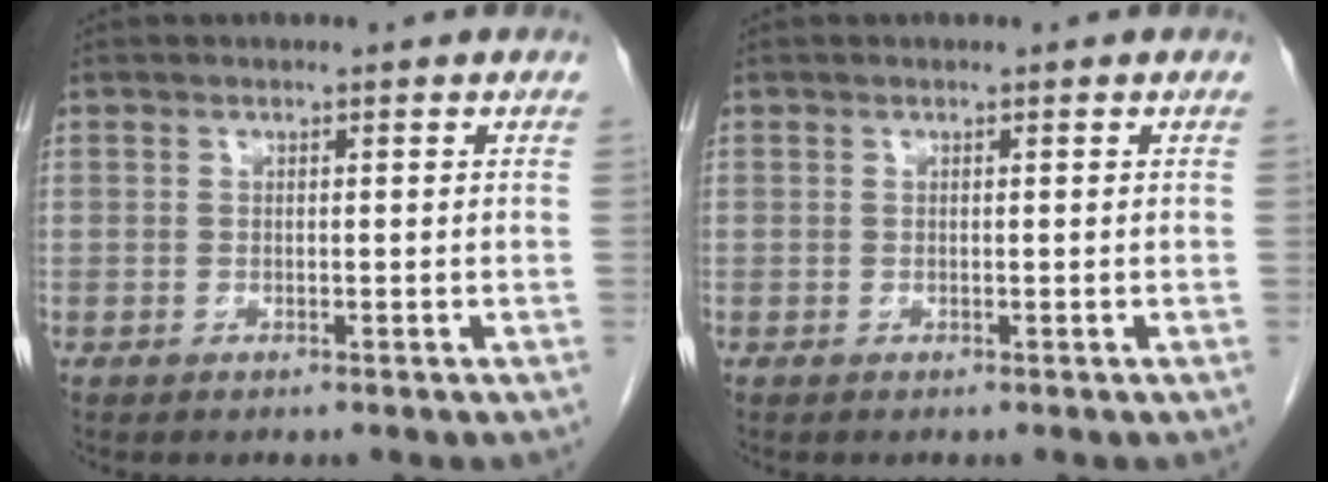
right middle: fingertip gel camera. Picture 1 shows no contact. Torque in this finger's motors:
{"motor_torque": [0.00, 0.00, 0.00, -0.01]}